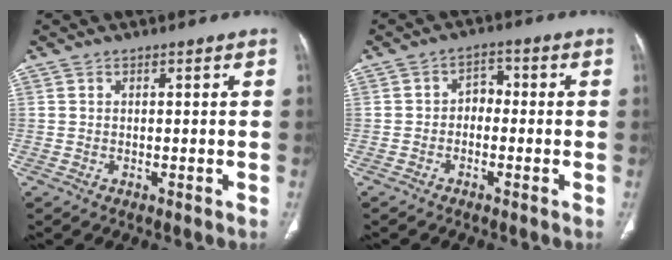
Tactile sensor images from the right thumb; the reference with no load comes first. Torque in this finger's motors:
{"motor_torque": [0.71, 0.65, 0.51, 0.05, -0.04]}